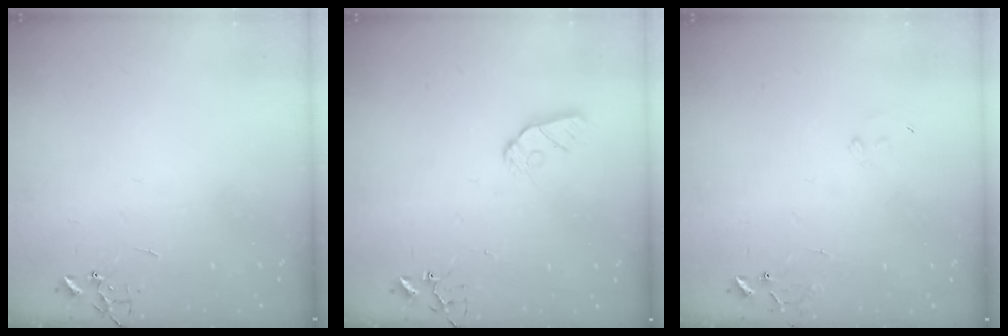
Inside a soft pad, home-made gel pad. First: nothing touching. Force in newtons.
{"total": 7.6, "press": 7.6, "slide": 0.5}
{"total": 7.6, "press": 7.6, "slide": 0.7}